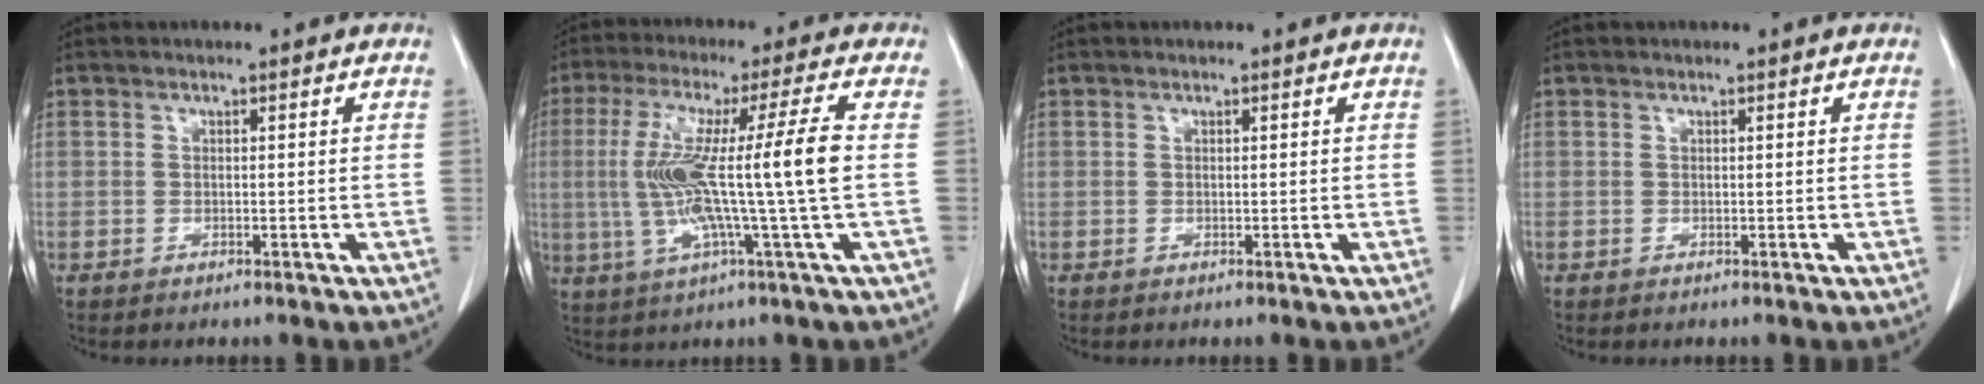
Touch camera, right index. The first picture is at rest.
{"total": 14.4, "force": [-0.3, -1.6, 14.3], "torque": [-0.268, 0.006, -0.009]}
{"total": 0.0}
{"total": 0.0}